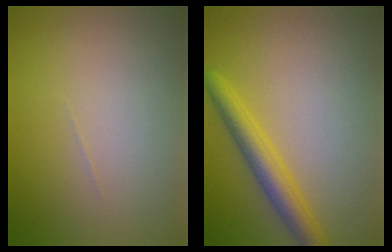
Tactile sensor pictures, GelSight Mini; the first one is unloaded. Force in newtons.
{"total": 3.7, "press": 3.7, "slide": 0.1}